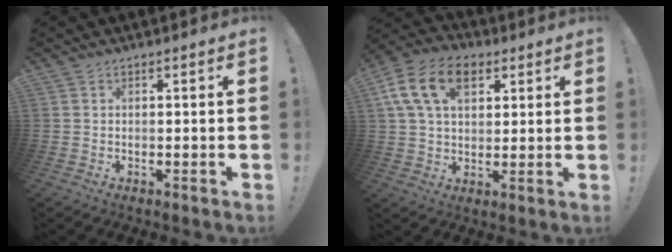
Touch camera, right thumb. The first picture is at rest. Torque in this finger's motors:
{"motor_torque": [1.68, 1.93, 0.39, -0.07, 0.10]}